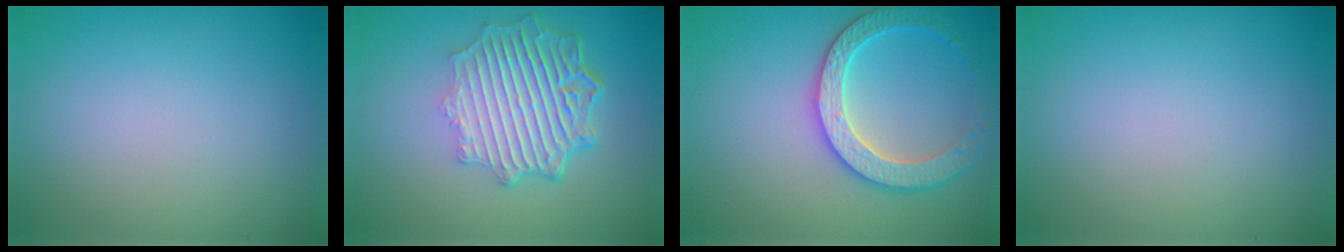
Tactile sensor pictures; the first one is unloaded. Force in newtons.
{"total": 6.9, "press": 5.0, "slide": 4.7}
{"total": 3.9, "press": 3.9, "slide": 0.6}
{"total": 0.0}